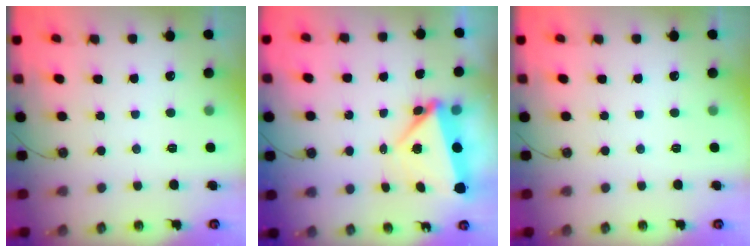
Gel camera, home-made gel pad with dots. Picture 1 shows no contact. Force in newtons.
{"total": 5.7, "press": 5.7, "slide": 0.4}
{"total": 0.0}